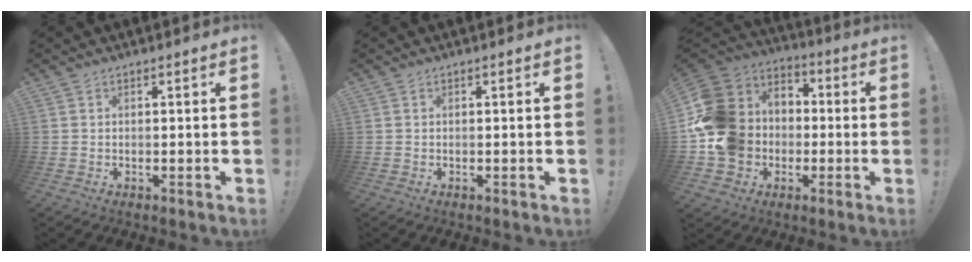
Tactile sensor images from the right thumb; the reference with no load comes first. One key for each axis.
{"total": 0.0}
{"total": 18.4, "fx": -2.2, "fy": 16.6, "fz": 7.7, "tx": -0.137, "ty": 0.026, "tz": -0.004}